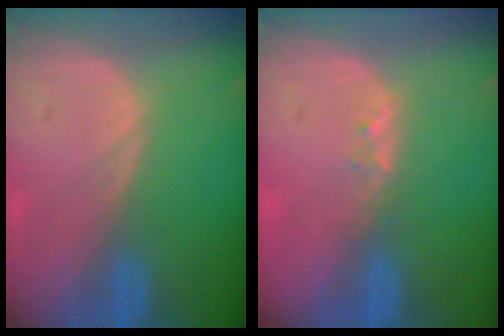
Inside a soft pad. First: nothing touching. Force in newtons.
{"total": 1.4, "press": 1.3, "slide": 0.7}